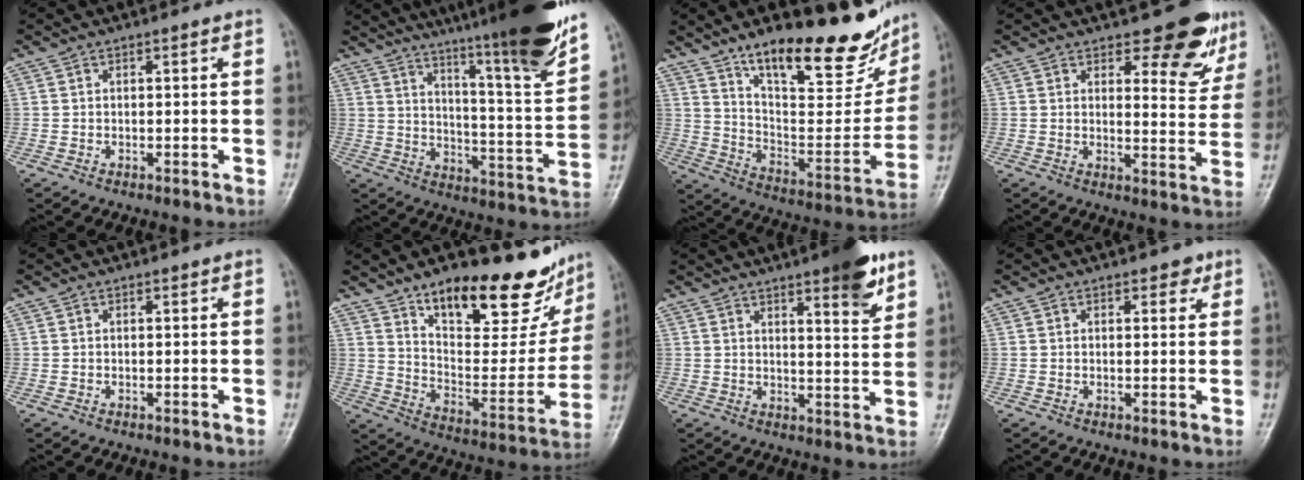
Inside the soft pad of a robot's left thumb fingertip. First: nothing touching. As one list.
[{"total": 24.5, "force": [18.7, 1.7, 15.7], "torque": [-0.219, -0.104, 0.268]}, {"total": 25.6, "force": [17.7, 8.2, 16.6], "torque": [-0.196, -0.085, 0.279]}, {"total": 10.0, "force": [6.7, 4.2, 6.2], "torque": [-0.037, -0.042, 0.084]}, {"total": 0.0}, {"total": 23.9, "force": [17.0, 8.9, 14.2], "torque": [-0.149, -0.087, 0.263]}, {"total": 9.6, "force": [5.9, 2.0, 7.3], "torque": [-0.086, -0.033, 0.078]}, {"total": 2.1, "force": [1.3, 1.2, 1.2], "torque": [-0.001, -0.004, 0.014]}]